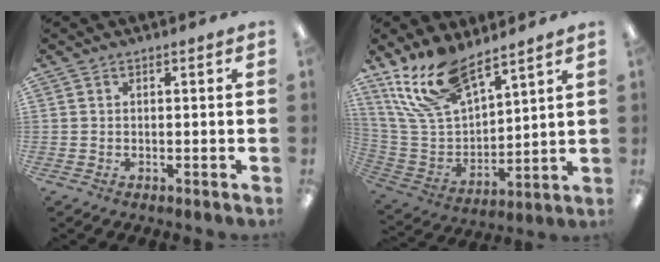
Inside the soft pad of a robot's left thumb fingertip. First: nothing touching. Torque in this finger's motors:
{"motor_torque": [0.29, 0.20, 1.20, -1.57, 0.12]}